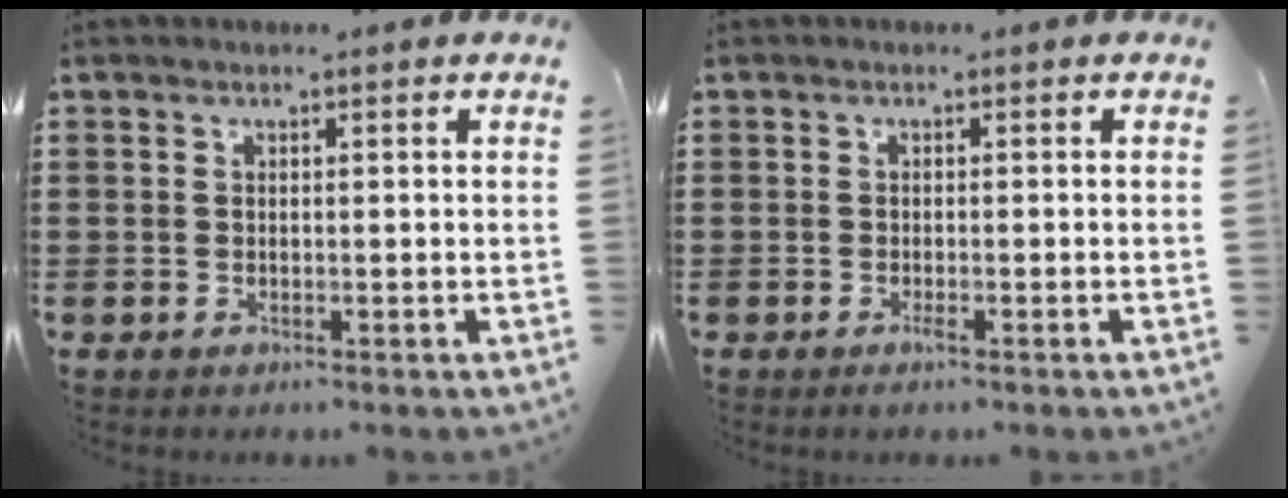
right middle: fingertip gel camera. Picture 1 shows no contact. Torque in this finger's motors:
{"motor_torque": [0.39, -0.10, 0.01, 0.03]}